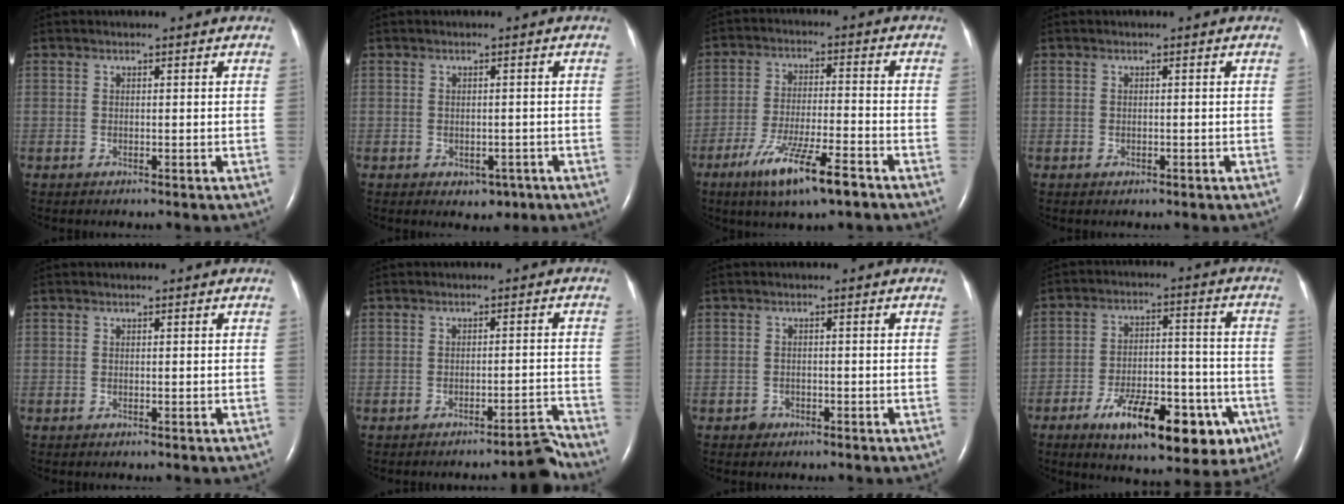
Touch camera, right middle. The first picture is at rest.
{"total": 2.7, "force": [-1.3, 2.0, 1.4], "torque": [-0.011, 0.002, -0.006]}
{"total": 11.0, "force": [-6.9, 1.3, 8.5], "torque": [-0.158, -0.022, -0.117]}
{"total": 0.5, "force": [-0.2, 0.4, 0.2], "torque": [-0.004, 0.001, -0.001]}
{"total": 0.0}
{"total": 3.4, "force": [-3.3, -0.6, 0.6], "torque": [0.006, 0.005, -0.043]}
{"total": 1.4, "force": [-0.9, 1.0, 0.0], "torque": [0.001, 0.005, -0.015]}
{"total": 18.0, "force": [-9.4, 6.7, 13.8], "torque": [-0.161, 0.018, -0.130]}